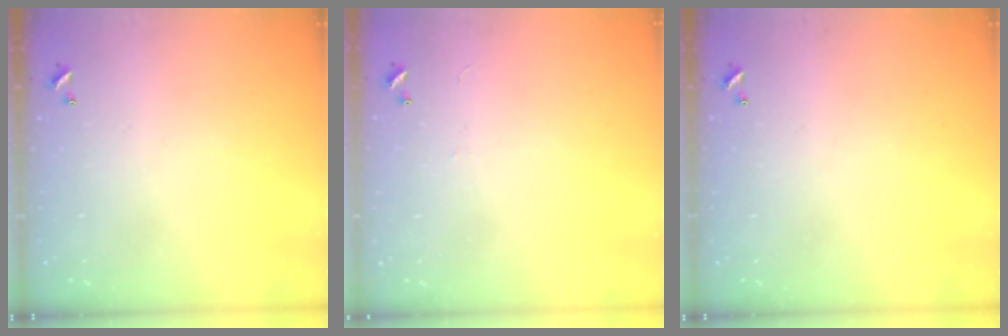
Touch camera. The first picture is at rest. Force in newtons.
{"total": 1.5, "press": 1.4, "slide": 0.5}
{"total": 0.0}